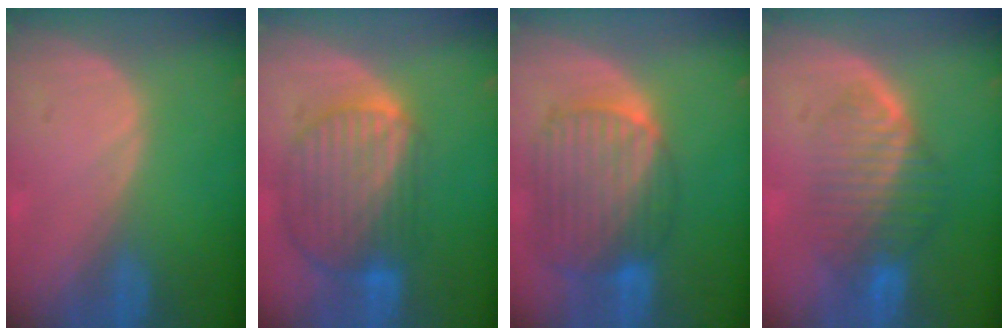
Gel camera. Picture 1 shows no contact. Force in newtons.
{"total": 10.4, "press": 8.8, "slide": 5.5}
{"total": 10.7, "press": 9.1, "slide": 5.5}
{"total": 7.9, "press": 7.1, "slide": 3.4}